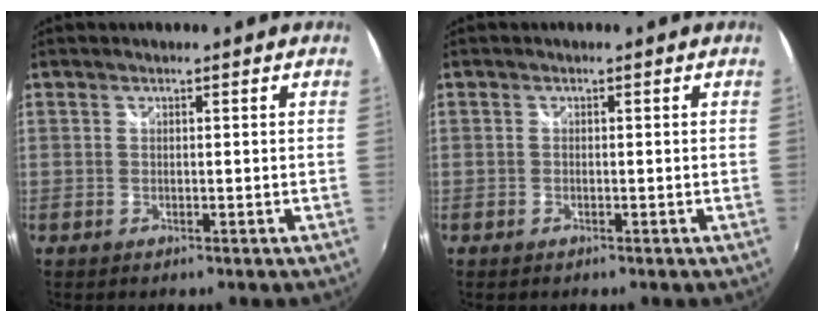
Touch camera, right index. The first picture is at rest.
{"total": 0.8, "force": [-0.6, 0.4, 0.3], "torque": [-0.006, -0.002, -0.013]}